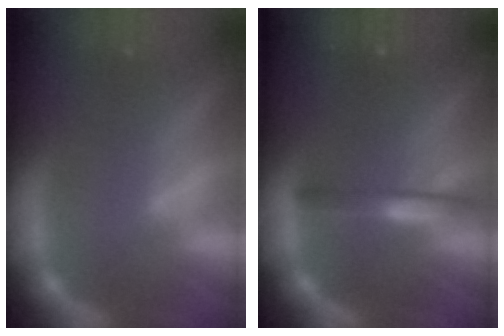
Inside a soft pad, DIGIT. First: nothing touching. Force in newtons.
{"total": 2.4}